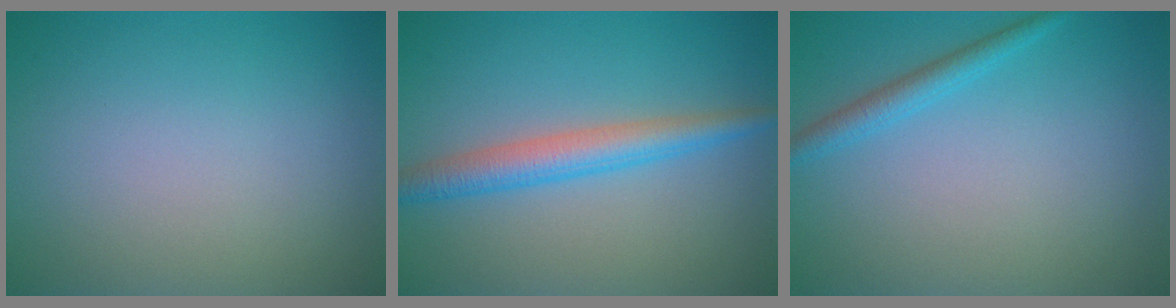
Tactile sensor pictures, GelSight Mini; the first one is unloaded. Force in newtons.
{"total": 3.7, "press": 3.7, "slide": 0.0}
{"total": 1.9, "press": 1.9, "slide": 0.2}